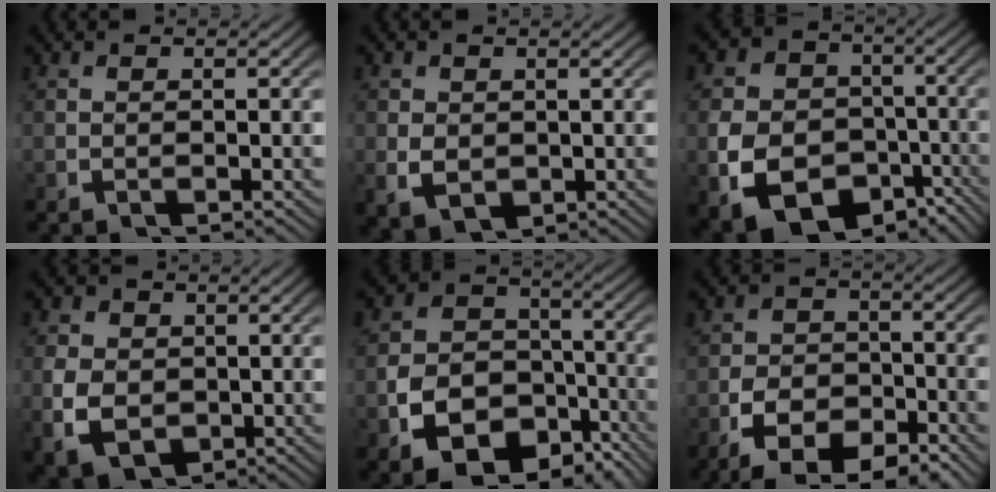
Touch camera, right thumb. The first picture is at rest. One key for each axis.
{"total": 3.8, "fx": -0.3, "fy": 3.1, "fz": 2.3, "tx": -0.059, "ty": -0.029, "tz": 0.015}
{"total": 15.8, "fx": -6.4, "fy": 12.4, "fz": 7.5, "tx": -0.164, "ty": -0.077, "tz": -0.085}
{"total": 7.1, "fx": -1.2, "fy": 5.7, "fz": 4.0, "tx": -0.104, "ty": -0.047, "tz": 0.004}
{"total": 13.1, "fx": -5.2, "fy": 10.1, "fz": 6.4, "tx": -0.125, "ty": -0.053, "tz": -0.072}
{"total": 7.2, "fx": -3.6, "fy": 4.7, "fz": 4.0, "tx": -0.071, "ty": -0.032, "tz": -0.046}